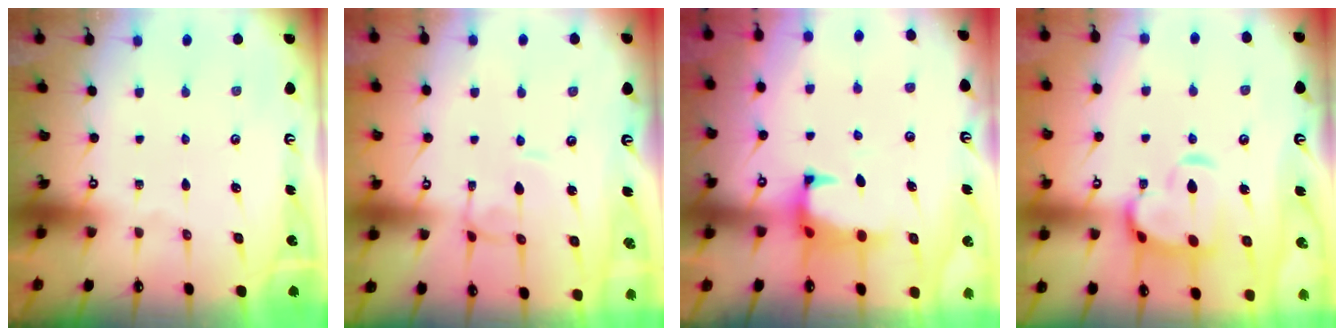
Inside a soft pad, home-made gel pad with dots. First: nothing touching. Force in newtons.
{"total": 1.5, "press": 1.5, "slide": 0.3}
{"total": 1.1, "press": 0.6, "slide": 0.9}
{"total": 5.5, "press": 5.5, "slide": 0.9}